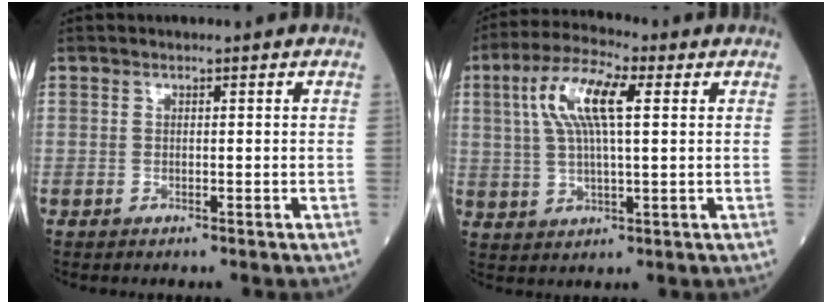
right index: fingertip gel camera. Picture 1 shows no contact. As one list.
[{"total": 10.2, "force": [2.9, 2.4, 9.5], "torque": [-0.197, 0.019, 0.055]}]